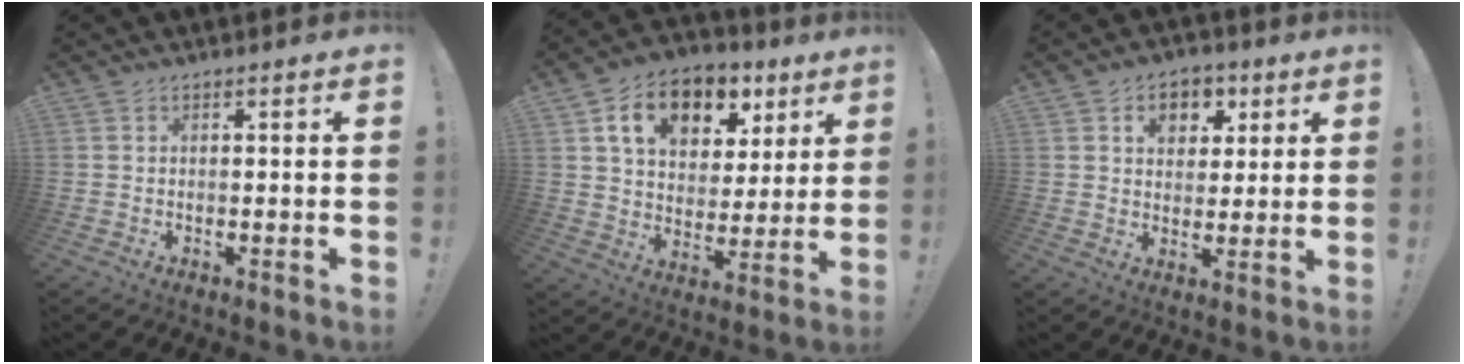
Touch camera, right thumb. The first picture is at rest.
{"total": 15.0, "force": [7.5, 10.0, 8.3], "torque": [-0.133, -0.025, 0.138]}
{"total": 8.3, "force": [3.5, 6.4, 4.0], "torque": [-0.055, -0.008, 0.064]}